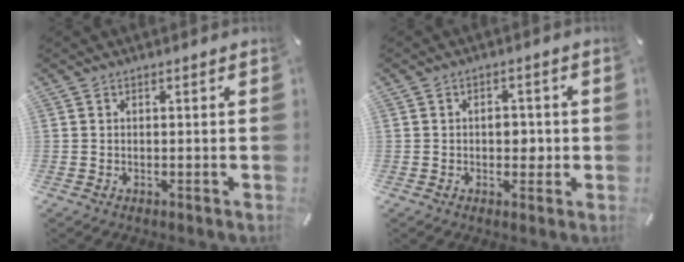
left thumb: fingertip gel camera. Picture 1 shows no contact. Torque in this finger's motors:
{"motor_torque": [0.41, 1.10, -0.04, 0.04, 0.02]}